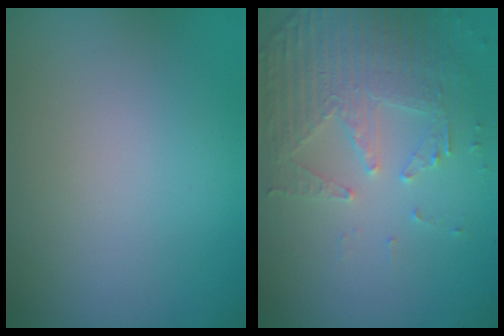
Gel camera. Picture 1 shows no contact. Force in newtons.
{"total": 5.1, "press": 3.6, "slide": 3.6}